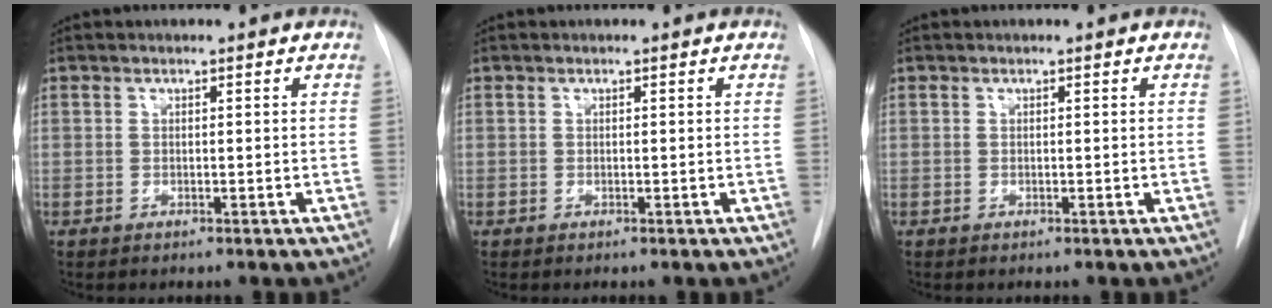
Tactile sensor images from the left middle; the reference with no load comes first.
{"total": 0.0}
{"total": 0.0}